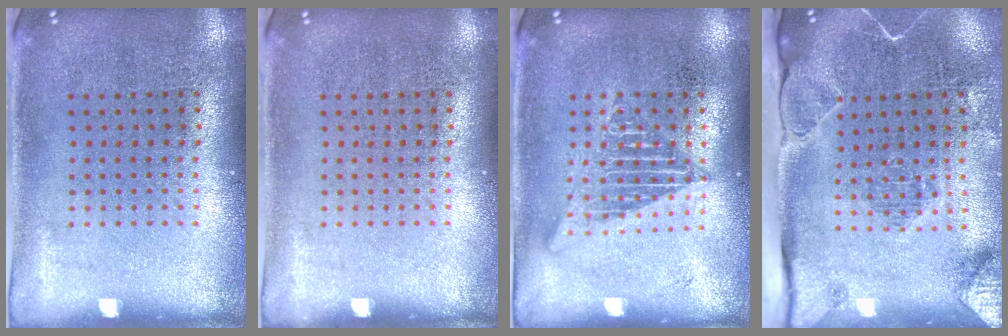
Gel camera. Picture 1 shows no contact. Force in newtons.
{"total": 0.0}
{"total": 2.6, "press": 2.5, "slide": 0.3}
{"total": 2.1, "press": 2.0, "slide": 0.6}